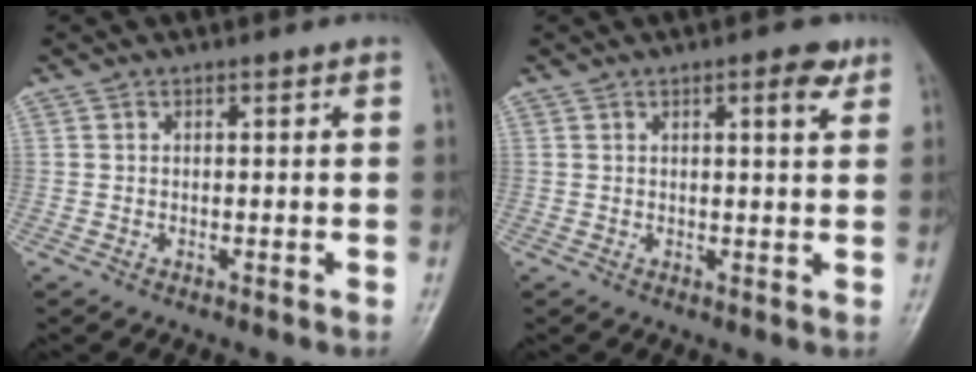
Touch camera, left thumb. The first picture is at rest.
{"total": 3.6, "force": [2.0, 1.0, 2.9], "torque": [-0.035, -0.008, 0.024]}